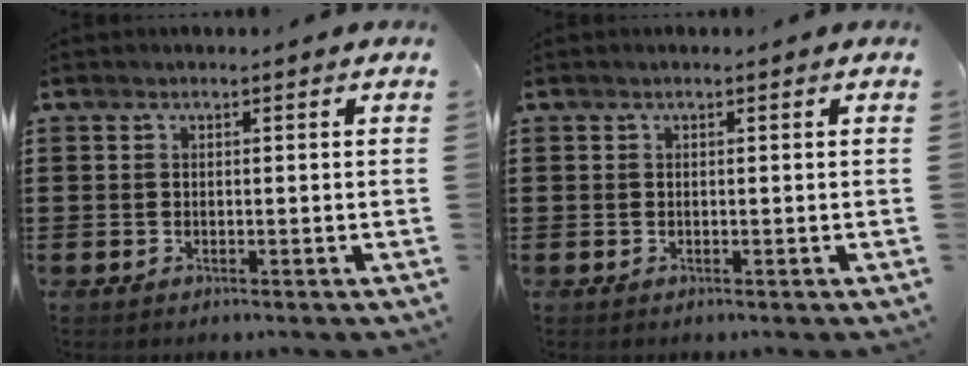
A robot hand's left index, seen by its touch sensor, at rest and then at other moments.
{"total": 0.0}